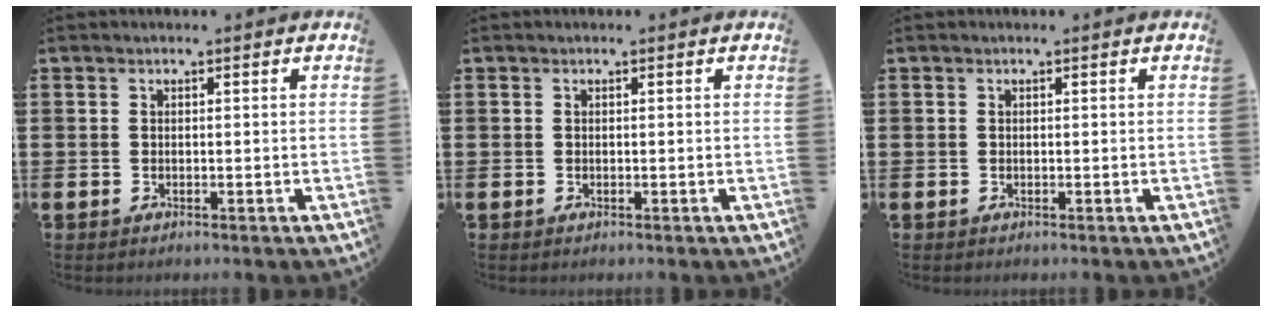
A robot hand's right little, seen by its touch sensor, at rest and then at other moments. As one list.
[{"total": 0.0}, {"total": 0.0}]